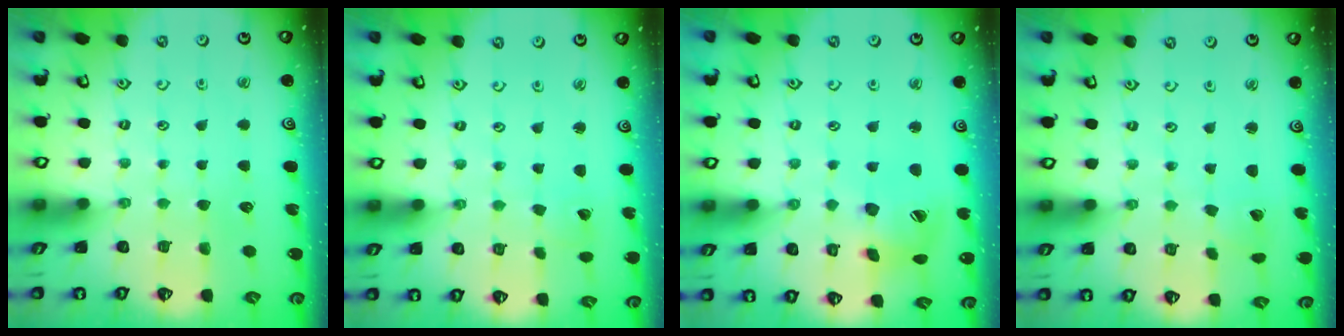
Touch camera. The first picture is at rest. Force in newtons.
{"total": 1.5, "press": 1.5, "slide": 0.0}
{"total": 13.4, "press": 13.4, "slide": 1.3}
{"total": 1.9, "press": 1.9, "slide": 0.1}